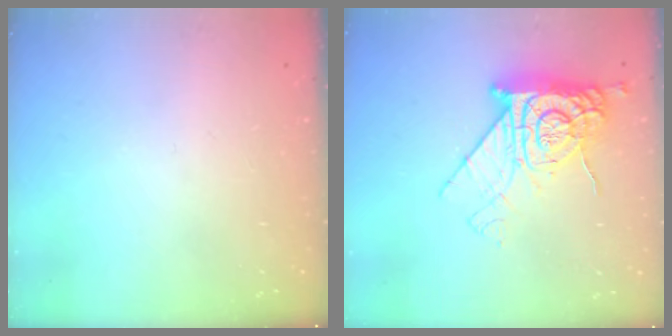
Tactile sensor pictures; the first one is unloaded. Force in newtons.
{"total": 13.3, "press": 13.3, "slide": 1.0}